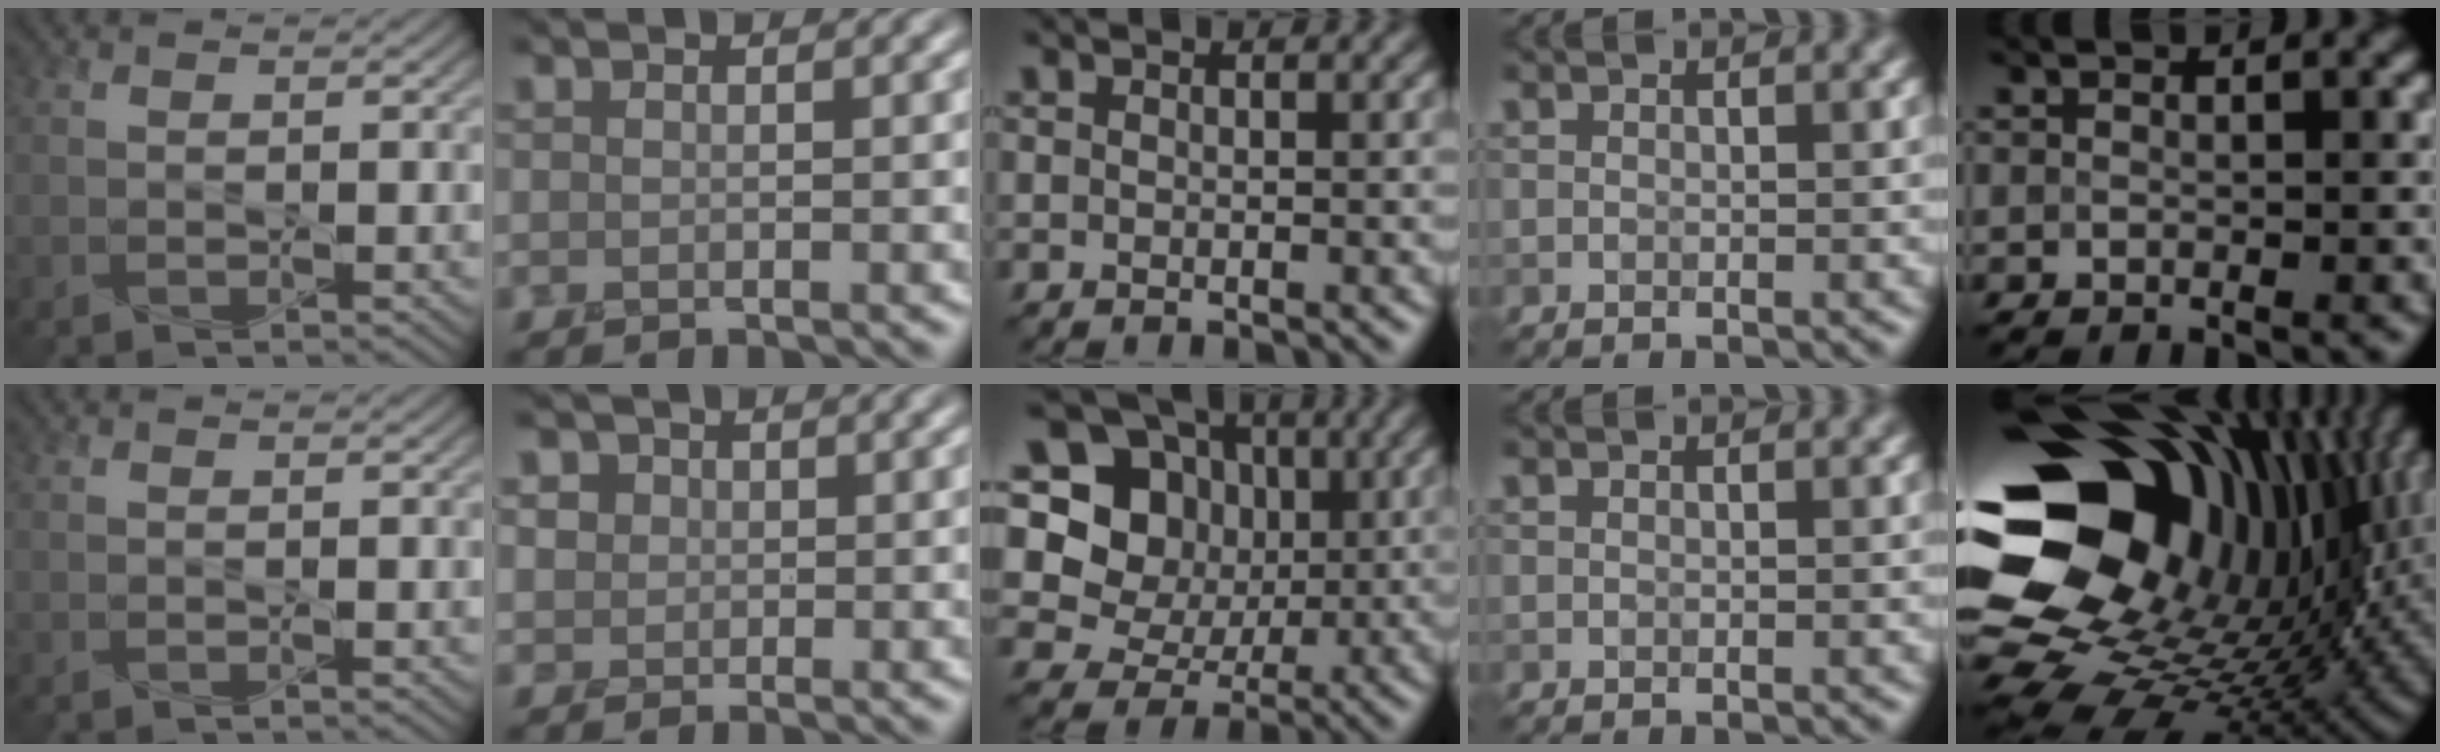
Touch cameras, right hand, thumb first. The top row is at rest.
{"index": {"total": 3.8, "force": [1.4, 3.2, 1.4], "torque": [-0.031, 0.007, 0.012]}, "middle": {"total": 12.3, "force": [3.1, 10.8, 5.1], "torque": [-0.130, 0.030, 0.040]}, "little": {"total": 19.9, "force": [4.0, 14.3, 13.3], "torque": [-0.265, -0.025, 0.086]}}